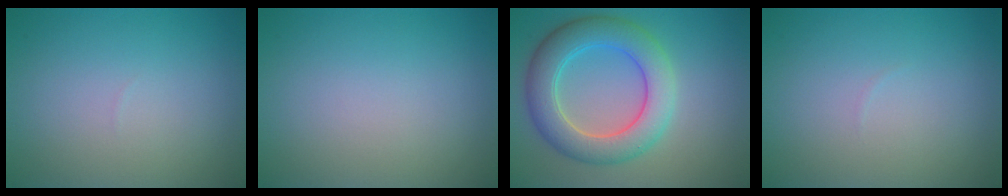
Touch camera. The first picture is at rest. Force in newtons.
{"total": 0.0}
{"total": 6.5, "press": 6.5, "slide": 0.3}
{"total": 0.0}